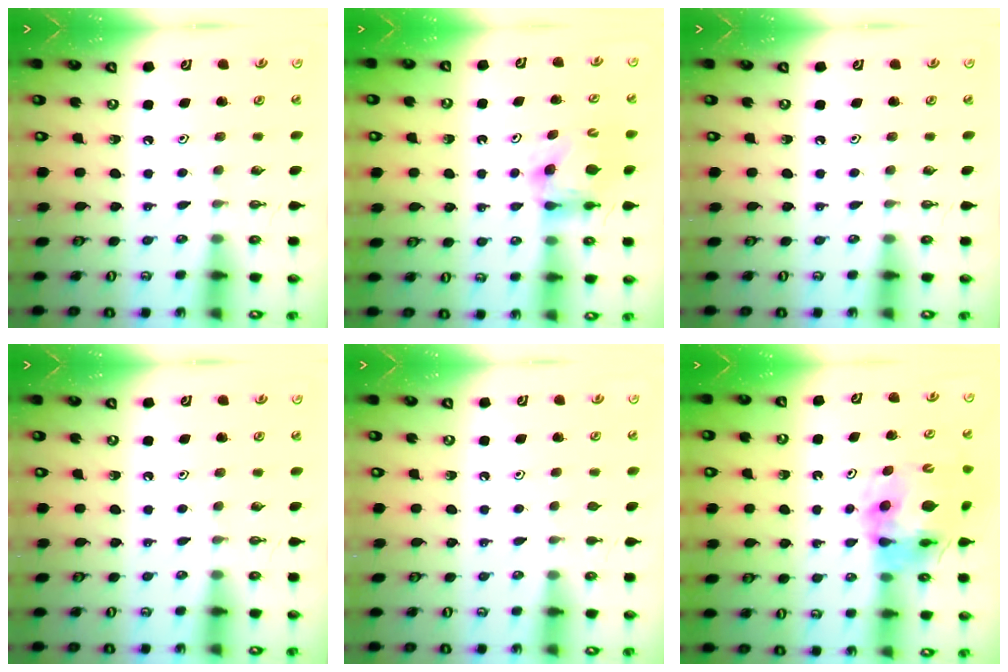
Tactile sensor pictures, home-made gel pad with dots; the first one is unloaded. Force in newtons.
{"total": 6.1, "press": 6.1, "slide": 0.4}
{"total": 0.0}
{"total": 0.0}
{"total": 0.6, "press": 0.6, "slide": 0.2}
{"total": 14.2, "press": 14.1, "slide": 1.7}